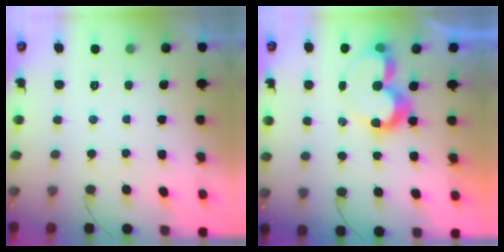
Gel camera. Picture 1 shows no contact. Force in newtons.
{"total": 8.9, "press": 8.9, "slide": 0.7}